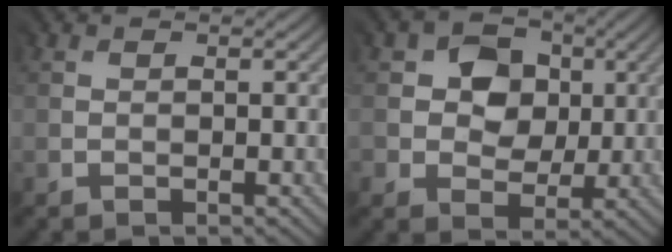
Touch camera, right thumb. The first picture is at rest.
{"total": 5.8, "force": [1.4, 5.1, 2.5], "torque": [-0.051, 0.004, 0.011]}